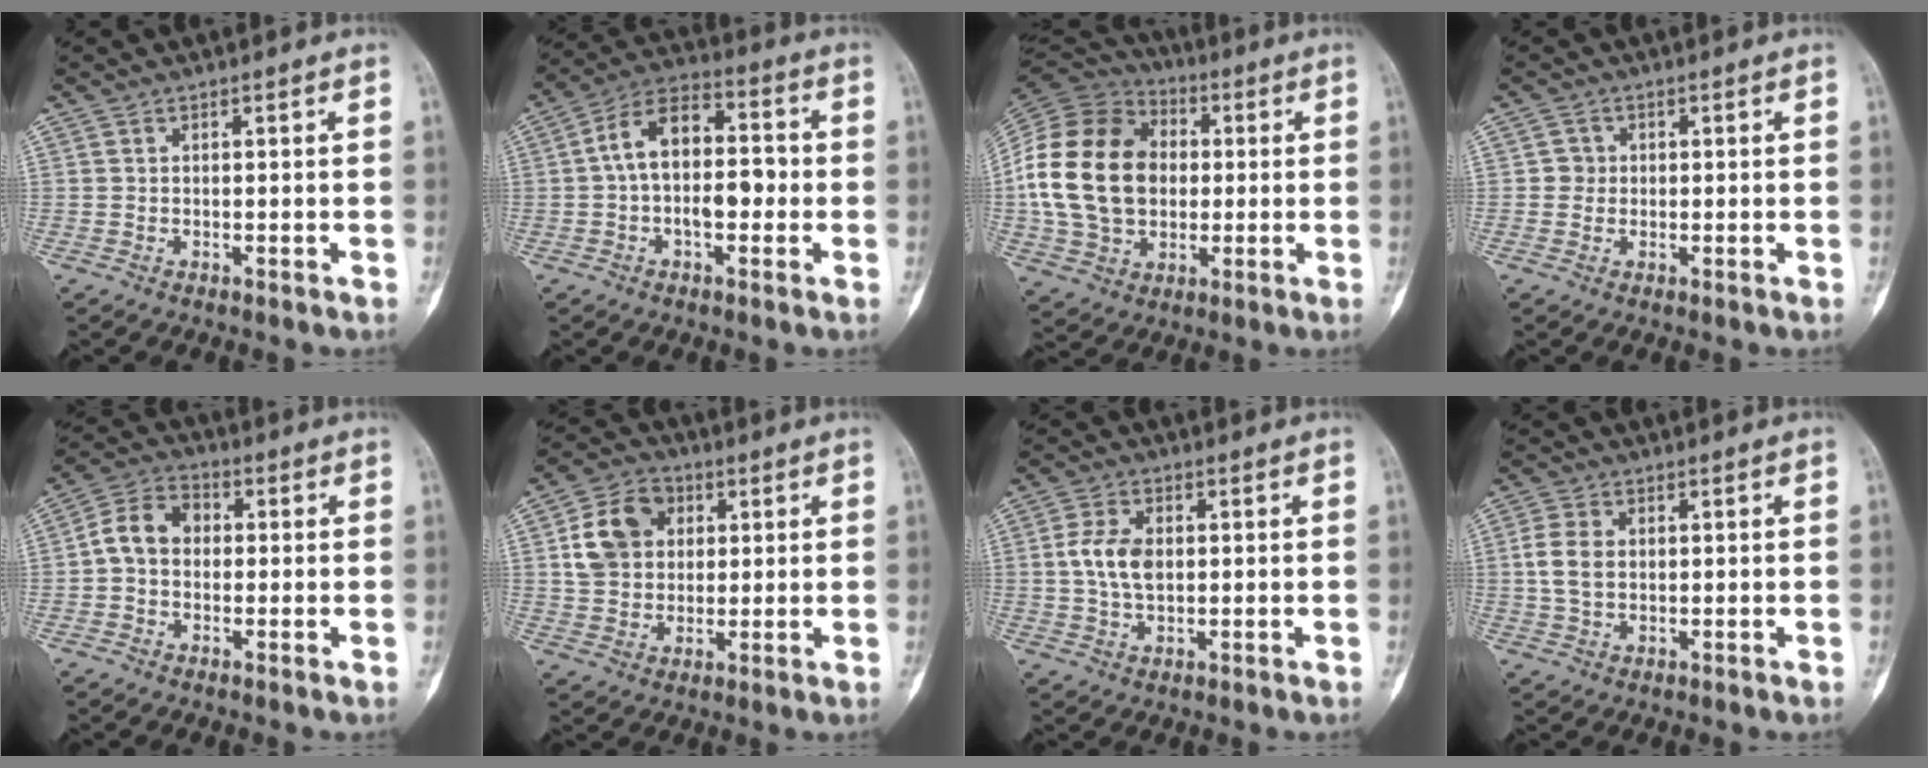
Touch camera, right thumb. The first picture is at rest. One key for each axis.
{"total": 12.0, "fx": -0.6, "fy": 7.0, "fz": 9.7, "tx": -0.153, "ty": 0.039, "tz": -0.021}
{"total": 22.6, "fx": 0.6, "fy": 17.1, "fz": 14.8, "tx": -0.281, "ty": 0.021, "tz": 0.020}
{"total": 2.0, "fx": 0.0, "fy": 2.0, "fz": 0.3, "tx": 0.008, "ty": 0.007, "tz": -0.003}
{"total": 7.8, "fx": -0.1, "fy": 6.1, "fz": 4.8, "tx": -0.073, "ty": 0.029, "tz": -0.016}
{"total": 10.9, "fx": 2.6, "fy": 8.8, "fz": 6.0, "tx": -0.084, "ty": 0.005, "tz": 0.043}
{"total": 6.7, "fx": 0.6, "fy": 4.1, "fz": 5.3, "tx": -0.104, "ty": 0.004, "tz": 0.010}
{"total": 5.1, "fx": 0.6, "fy": 3.5, "fz": 3.7, "tx": -0.079, "ty": 0.003, "tz": 0.013}